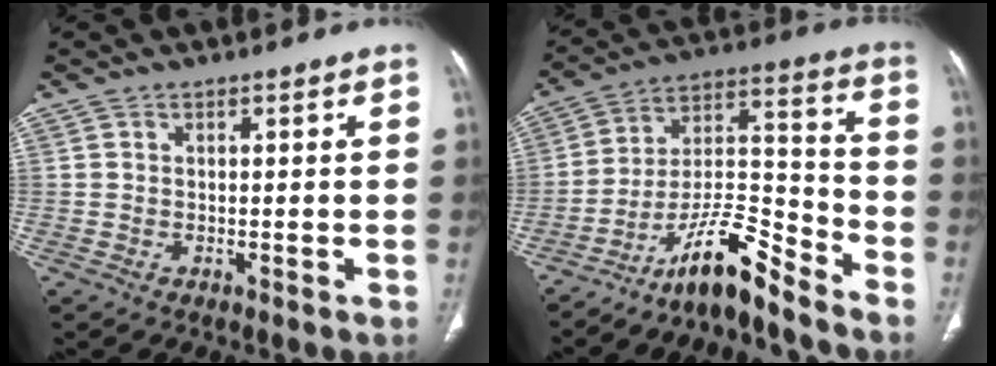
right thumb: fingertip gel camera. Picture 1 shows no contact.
{"total": 11.9, "force": [-10.0, 2.2, 6.1], "torque": [-0.107, 0.104, -0.180]}